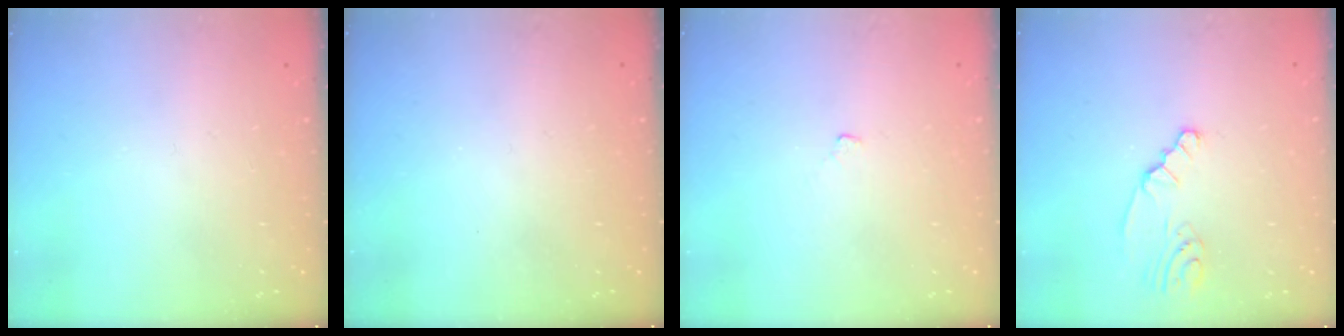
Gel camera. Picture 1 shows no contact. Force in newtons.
{"total": 0.0}
{"total": 2.9, "press": 2.9, "slide": 0.4}
{"total": 0.9, "press": 0.9, "slide": 0.2}